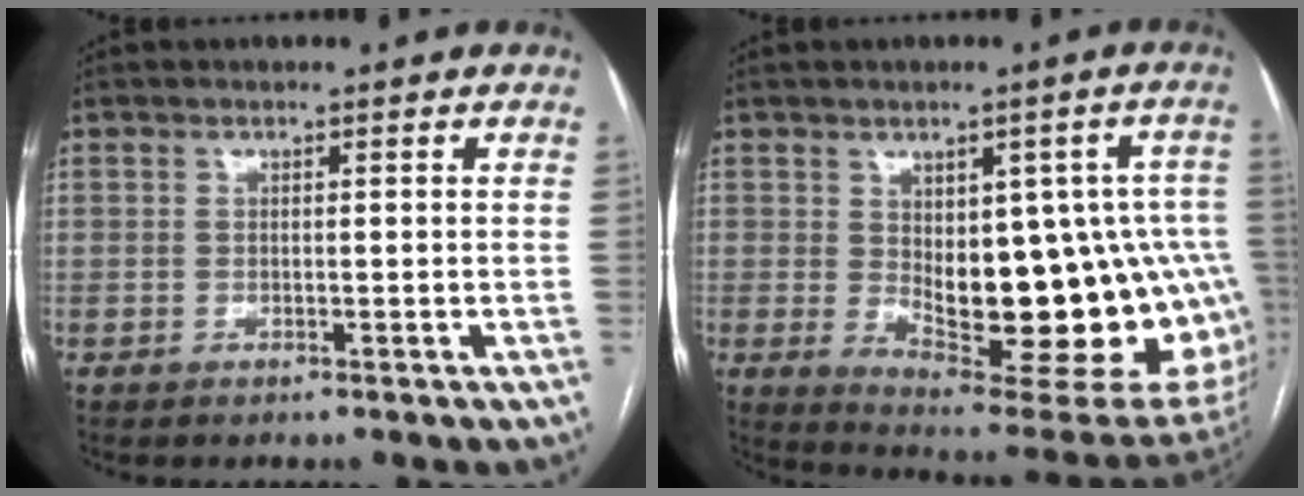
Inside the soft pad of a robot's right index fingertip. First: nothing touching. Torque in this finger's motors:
{"motor_torque": [1.43, -0.71, 0.77, 0.13]}